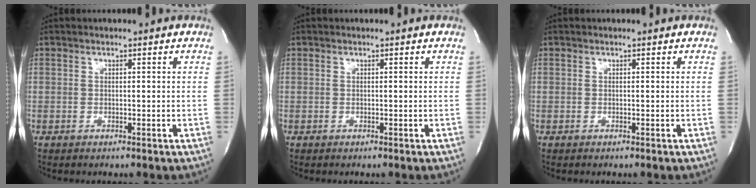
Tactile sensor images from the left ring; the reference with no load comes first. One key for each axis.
{"total": 0.0}
{"total": 0.0}